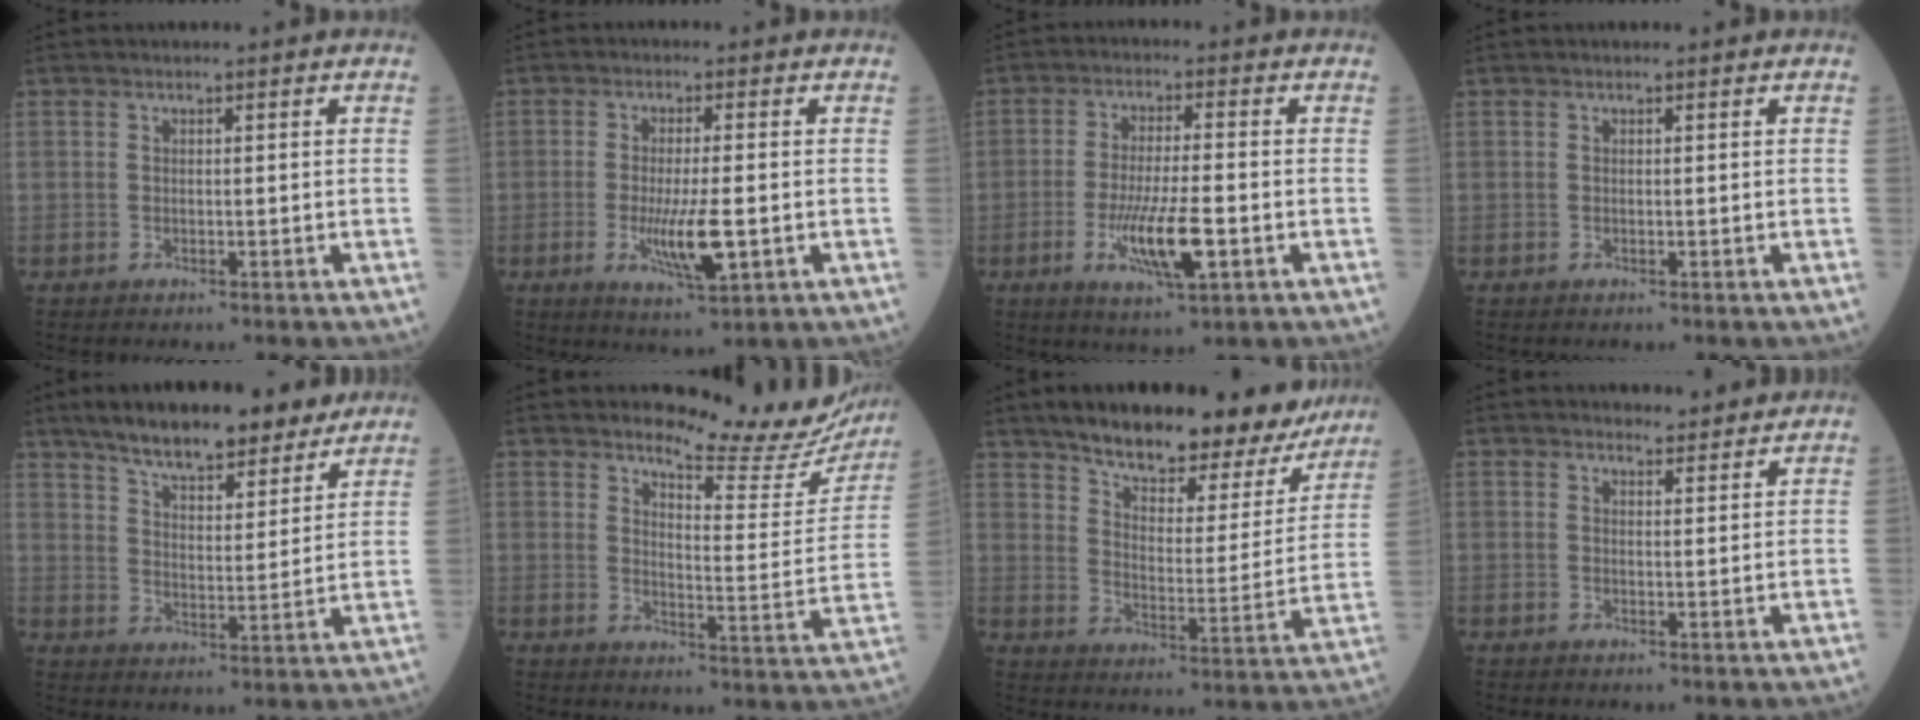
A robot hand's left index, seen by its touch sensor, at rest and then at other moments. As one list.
[{"total": 6.8, "force": [-1.5, 1.1, 6.6], "torque": [-0.128, -0.015, -0.023]}, {"total": 8.6, "force": [-2.7, 1.3, 8.1], "torque": [-0.156, -0.016, -0.047]}, {"total": 0.0}, {"total": 15.0, "force": [12.4, 3.8, 7.6], "torque": [-0.115, 0.011, 0.193]}, {"total": 15.6, "force": [14.9, 2.1, 4.1], "torque": [-0.050, -0.083, 0.165]}, {"total": 21.5, "force": [18.0, 6.5, 9.8], "torque": [-0.131, -0.007, 0.240]}, {"total": 3.2, "force": [3.2, 0.7, 0.0], "torque": [-0.005, 0.002, 0.040]}]